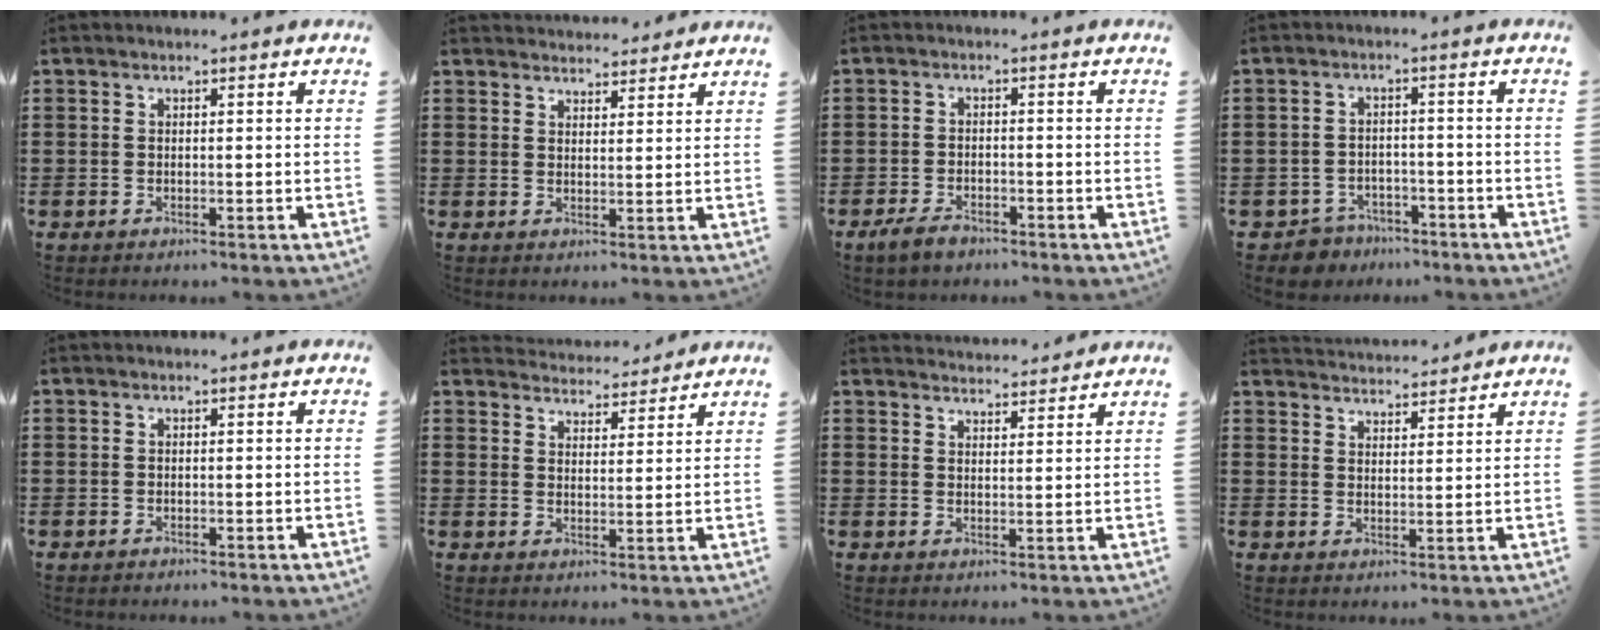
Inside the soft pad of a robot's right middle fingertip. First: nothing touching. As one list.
[{"total": 2.9, "force": [2.9, 0.2, -0.4], "torque": [-0.001, -0.006, 0.056]}, {"total": 2.5, "force": [-1.9, 1.1, 1.2], "torque": [-0.030, 0.002, -0.040]}, {"total": 3.8, "force": [-3.6, 1.2, -0.1], "torque": [-0.021, 0.000, -0.081]}, {"total": 0.0}, {"total": 4.0, "force": [3.9, 0.4, -0.5], "torque": [-0.004, -0.022, 0.072]}, {"total": 3.0, "force": [3.0, -0.1, -0.4], "torque": [-0.001, -0.011, 0.056]}, {"total": 3.4, "force": [3.4, 0.0, -0.5], "torque": [0.000, -0.018, 0.062]}]